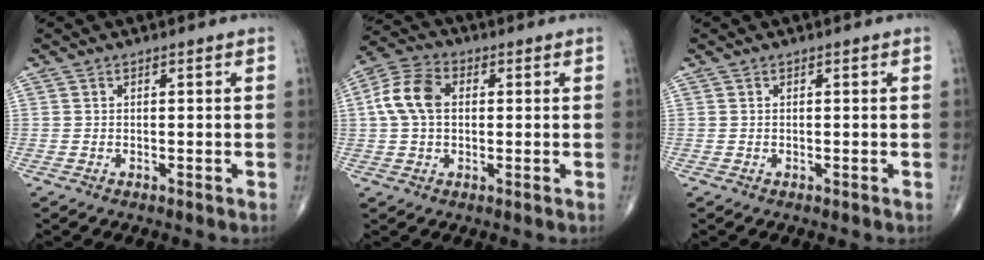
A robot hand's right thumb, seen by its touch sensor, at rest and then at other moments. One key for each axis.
{"total": 8.7, "fx": 1.0, "fy": 5.9, "fz": 6.4, "tx": -0.131, "ty": 0.023, "tz": 0.014}
{"total": 0.0}